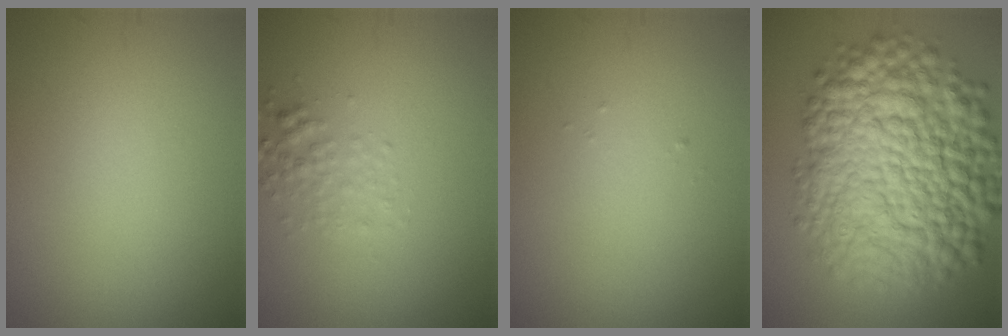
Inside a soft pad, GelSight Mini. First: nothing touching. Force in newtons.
{"total": 2.0, "press": 2.0, "slide": 0.1}
{"total": 0.0}
{"total": 15.3, "press": 15.2, "slide": 0.5}